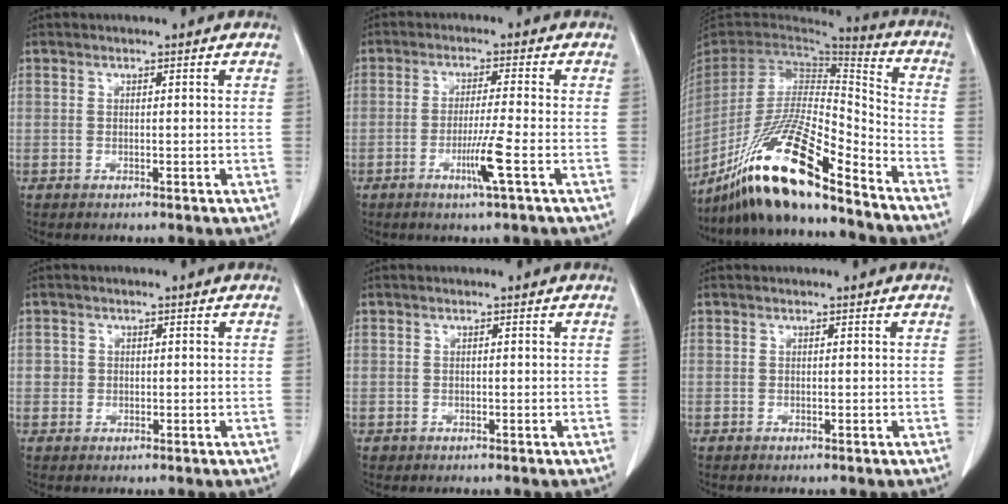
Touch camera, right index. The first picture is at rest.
{"total": 5.4, "force": [-2.1, -1.0, 4.8], "torque": [-0.090, -0.013, -0.042]}
{"total": 21.0, "force": [-15.2, 2.1, 14.3], "torque": [-0.285, -0.032, -0.280]}
{"total": 1.5, "force": [0.0, 1.5, 0.2], "torque": [0.003, 0.004, -0.001]}
{"total": 0.6, "force": [-0.1, 0.6, -0.1], "torque": [0.002, 0.006, -0.002]}
{"total": 0.0}